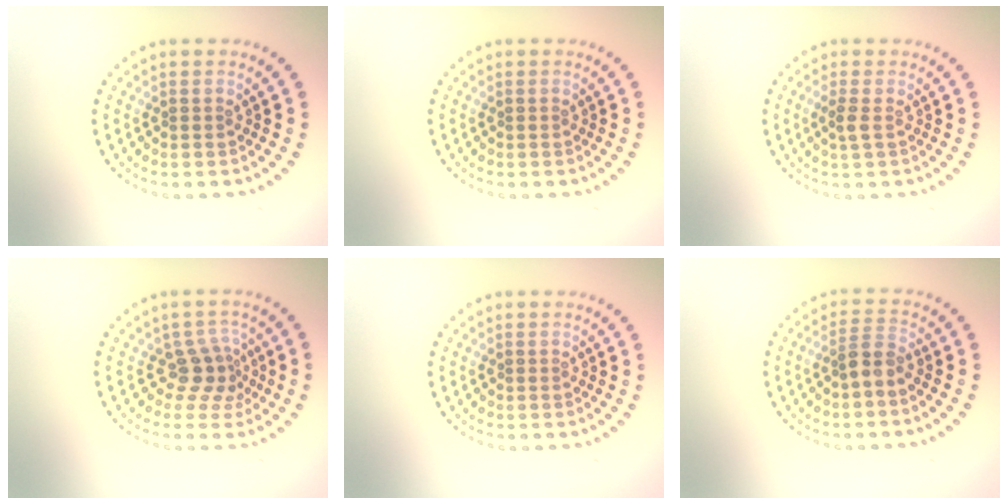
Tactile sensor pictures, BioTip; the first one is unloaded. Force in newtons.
{"total": 0.0}
{"total": 1.2, "press": 1.0, "slide": 0.6}
{"total": 2.7, "press": 1.9, "slide": 1.9}
{"total": 0.0}
{"total": 2.1, "press": 1.6, "slide": 1.4}